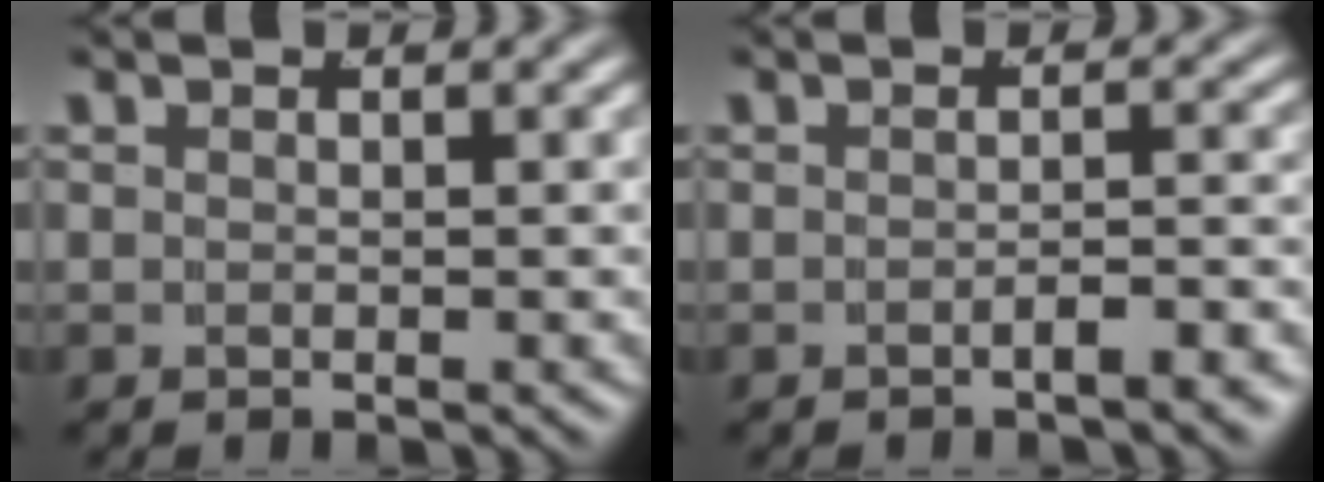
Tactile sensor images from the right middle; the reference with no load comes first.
{"total": 1.8, "force": [-1.6, -0.1, 0.8], "torque": [-0.004, 0.005, -0.030]}